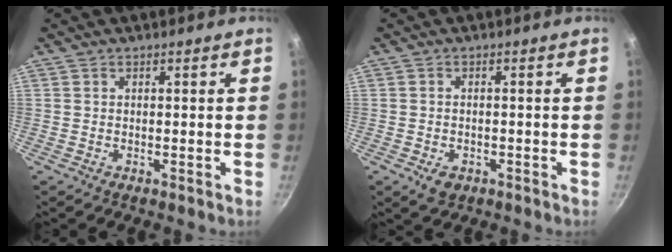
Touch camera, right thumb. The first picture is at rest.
{"total": 3.2, "force": [-1.4, 2.3, 1.8], "torque": [-0.030, 0.006, -0.015]}